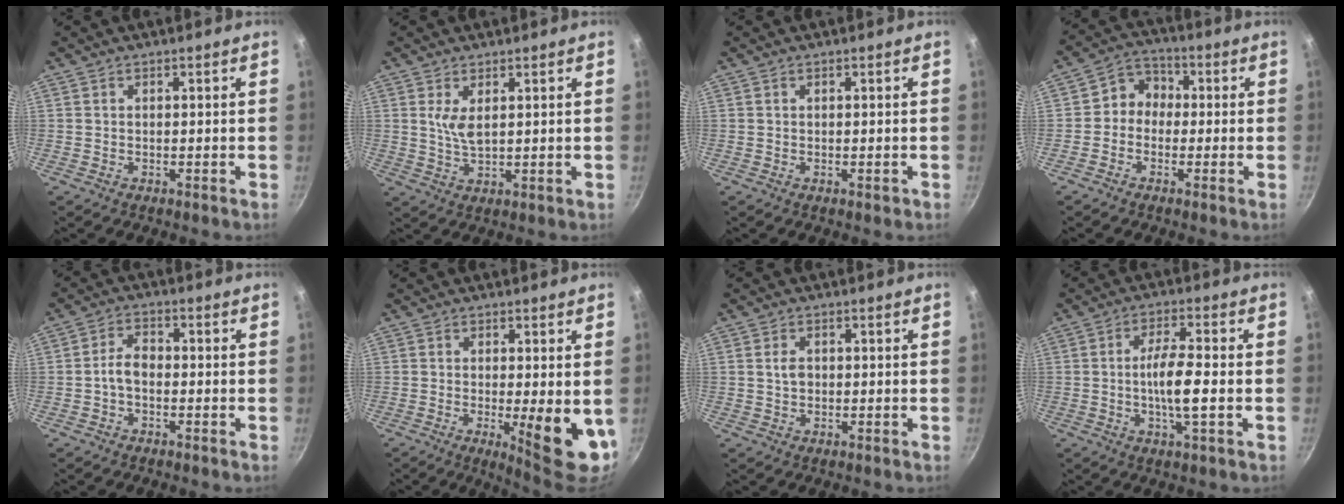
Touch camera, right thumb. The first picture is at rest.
{"total": 4.2, "force": [1.5, 1.7, 3.6], "torque": [-0.066, -0.015, 0.033]}
{"total": 0.7, "force": [0.0, 0.4, 0.6], "torque": [-0.005, 0.001, -0.001]}
{"total": 5.7, "force": [-0.6, 5.1, 2.5], "torque": [-0.009, 0.022, -0.029]}
{"total": 4.2, "force": [-1.0, 2.6, 3.1], "torque": [-0.051, 0.022, -0.025]}
{"total": 10.0, "force": [-1.3, 2.4, 9.6], "torque": [-0.115, -0.013, -0.008]}
{"total": 2.3, "force": [0.2, 1.7, 1.5], "torque": [-0.019, 0.003, 0.002]}
{"total": 7.8, "force": [-1.0, 1.5, 7.6], "torque": [-0.145, 0.009, -0.023]}